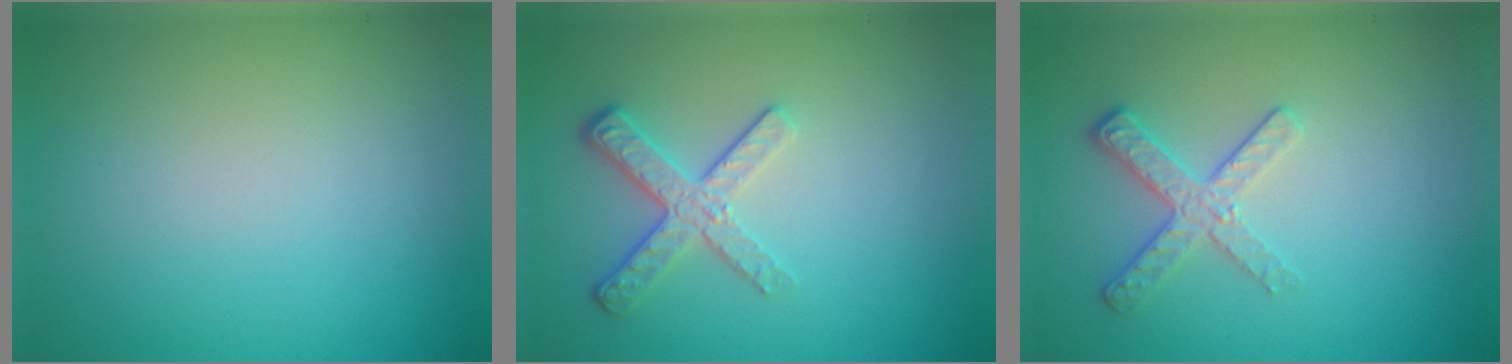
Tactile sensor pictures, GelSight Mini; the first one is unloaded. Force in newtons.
{"total": 3.0, "press": 2.3, "slide": 1.9}
{"total": 2.6, "press": 2.2, "slide": 1.4}